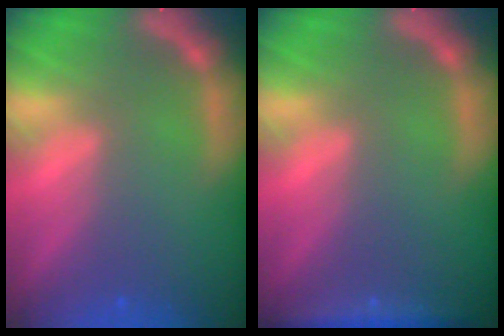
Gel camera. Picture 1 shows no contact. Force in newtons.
{"total": 2.9}